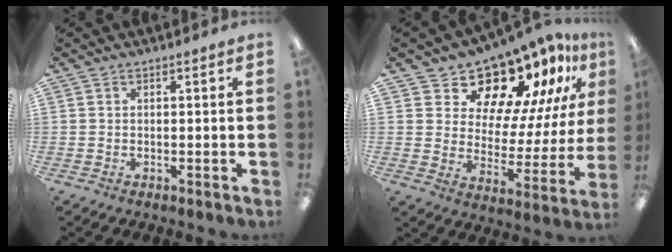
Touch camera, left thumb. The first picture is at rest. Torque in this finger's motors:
{"motor_torque": [1.00, 1.34, 1.25, -1.24, 0.09]}